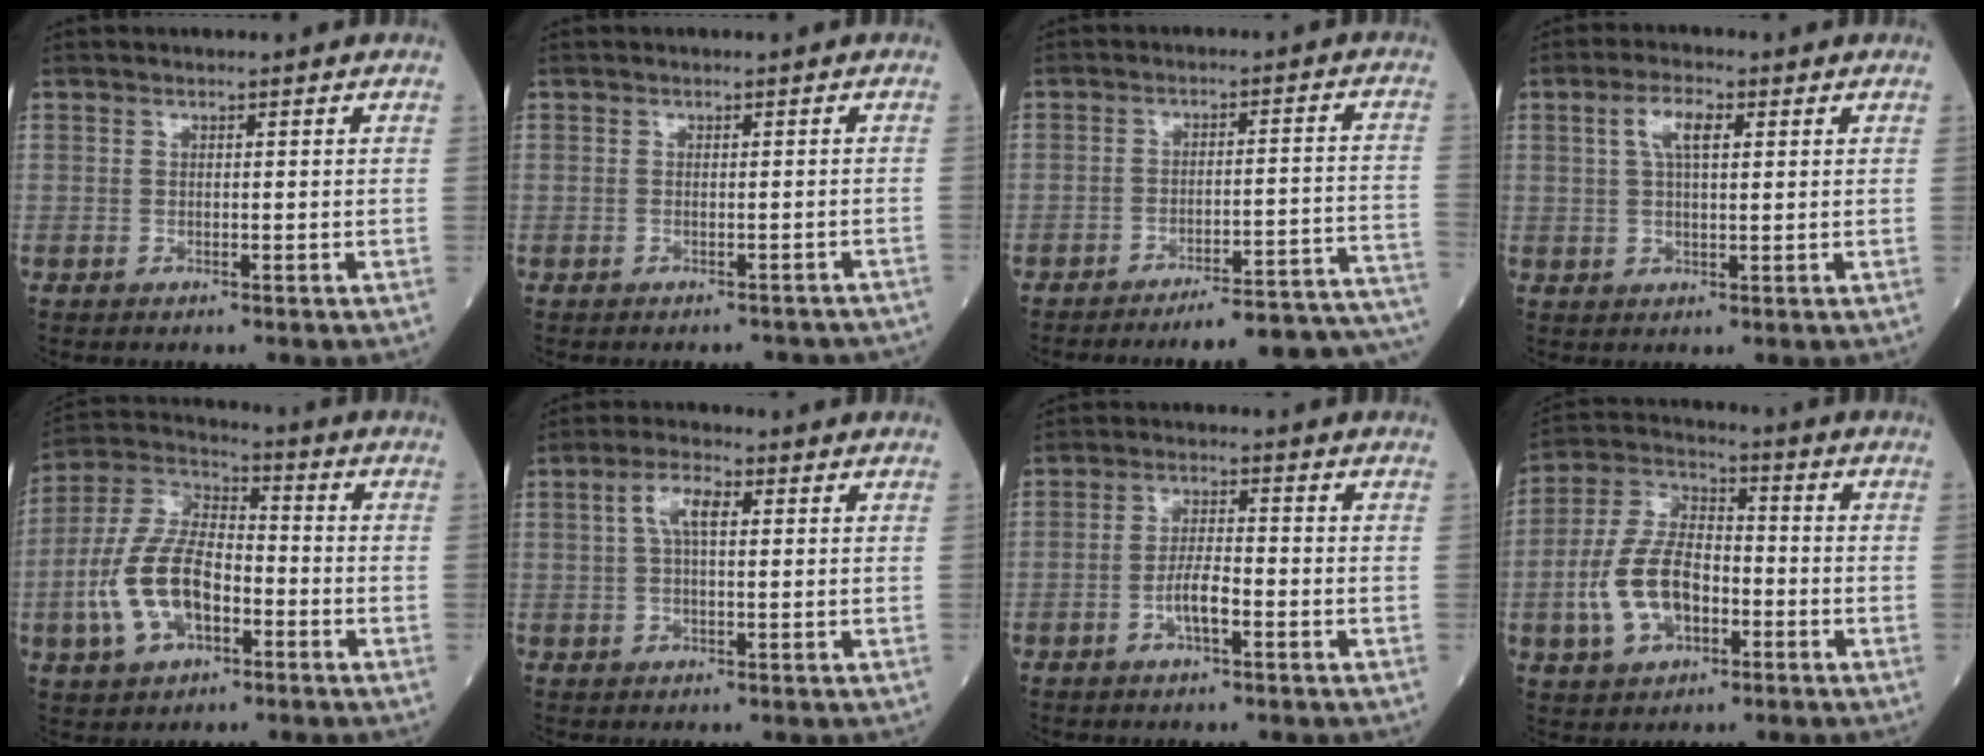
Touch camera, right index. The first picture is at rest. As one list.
[{"total": 5.1, "force": [-4.5, 2.2, 0.7], "torque": [0.001, 0.003, -0.044]}, {"total": 16.4, "force": [-15.6, -0.7, 5.0], "torque": [-0.007, 0.022, -0.195]}, {"total": 4.9, "force": [1.8, 1.5, 4.3], "torque": [-0.092, 0.011, 0.036]}, {"total": 13.6, "force": [-3.8, 7.1, 11.0], "torque": [-0.249, 0.017, -0.069]}, {"total": 4.9, "force": [1.4, 1.6, 4.4], "torque": [-0.092, 0.014, 0.028]}, {"total": 4.5, "force": [-1.6, 1.0, 4.0], "torque": [-0.079, 0.004, -0.032]}, {"total": 11.9, "force": [-3.1, 6.7, 9.3], "torque": [-0.208, 0.018, -0.056]}]